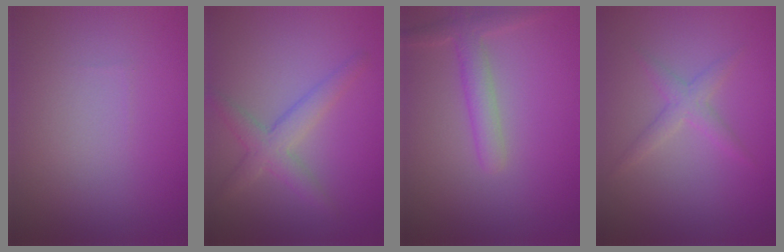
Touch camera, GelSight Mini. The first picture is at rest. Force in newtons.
{"total": 3.0, "press": 3.0, "slide": 0.1}
{"total": 2.5, "press": 2.5, "slide": 0.0}
{"total": 1.8, "press": 1.8, "slide": 0.1}